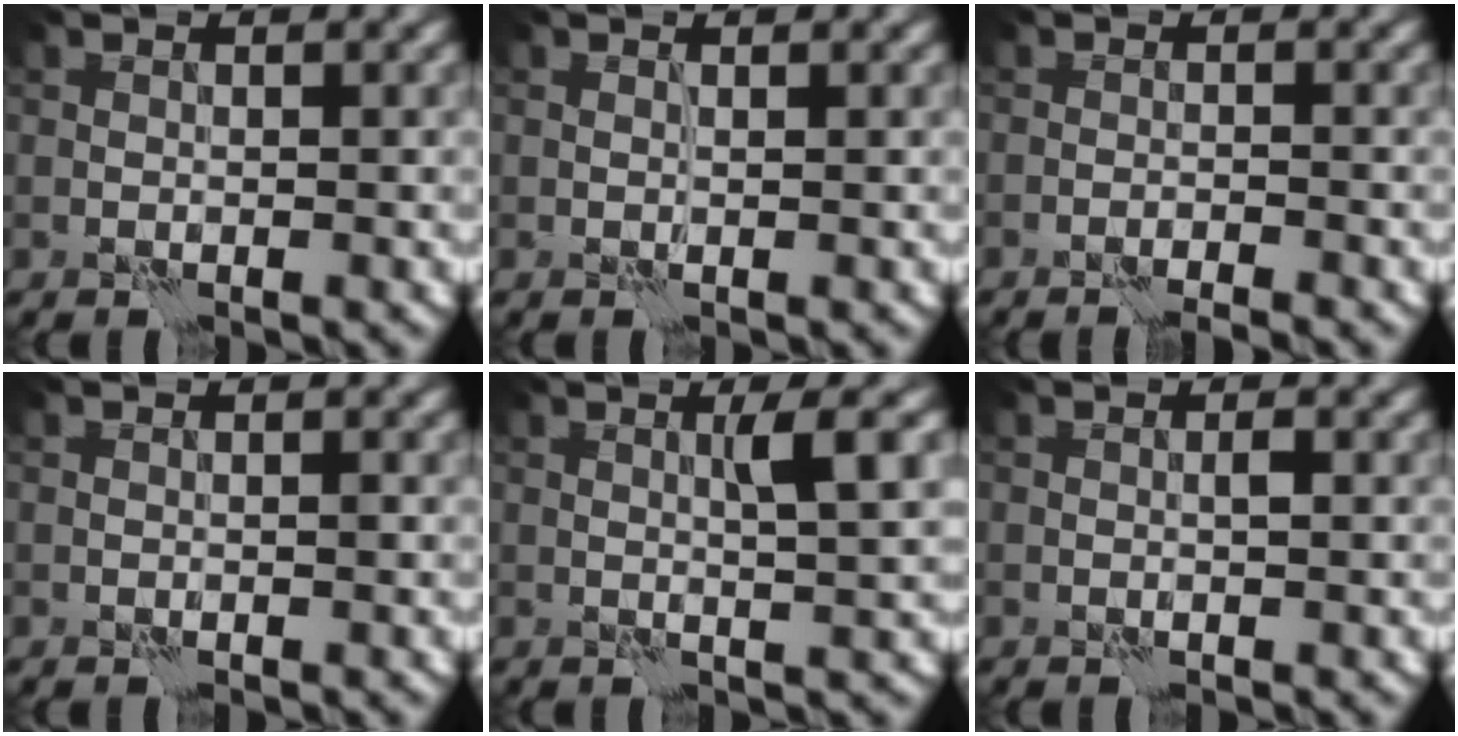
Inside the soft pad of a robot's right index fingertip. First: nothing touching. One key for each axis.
{"total": 0.0}
{"total": 2.0, "fx": -1.9, "fy": -0.2, "fz": 0.8, "tx": -0.019, "ty": 0.004, "tz": -0.031}
{"total": 0.0}
{"total": 2.9, "fx": 0.7, "fy": -0.1, "fz": 2.8, "tx": -0.047, "ty": 0.004, "tz": 0.009}
{"total": 0.6, "fx": -0.2, "fy": -0.1, "fz": 0.5, "tx": -0.011, "ty": 0.003, "tz": -0.002}